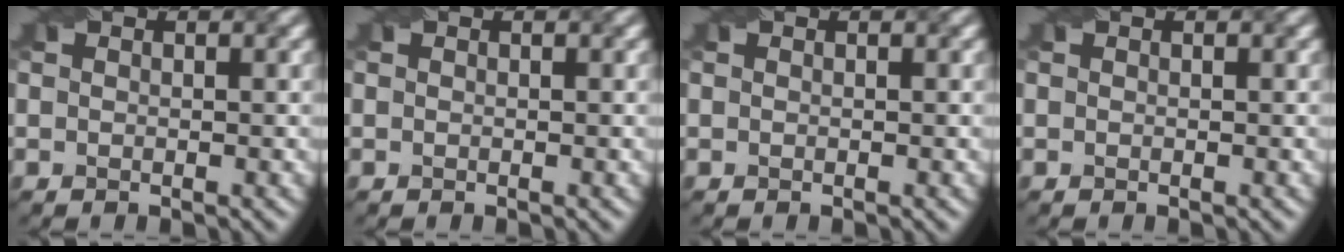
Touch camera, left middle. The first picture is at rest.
{"total": 0.0}
{"total": 0.0}
{"total": 0.0}